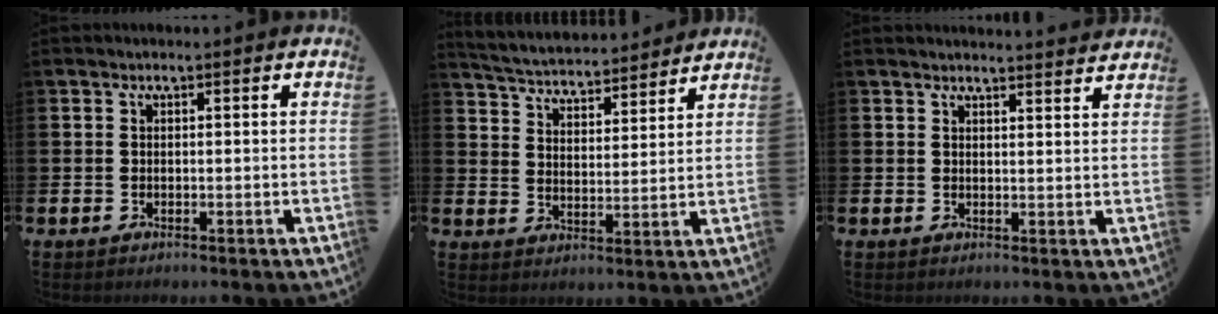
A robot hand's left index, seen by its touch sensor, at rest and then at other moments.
{"total": 4.7, "force": [4.6, 0.7, 0.2], "torque": [-0.029, -0.039, 0.077]}
{"total": 2.6, "force": [2.6, 0.0, -0.1], "torque": [0.009, -0.020, 0.044]}